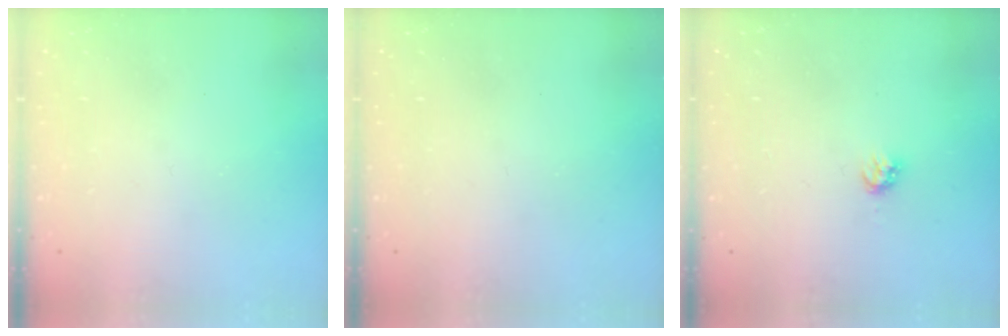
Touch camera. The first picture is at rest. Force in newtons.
{"total": 0.0}
{"total": 2.8, "press": 2.8, "slide": 0.2}